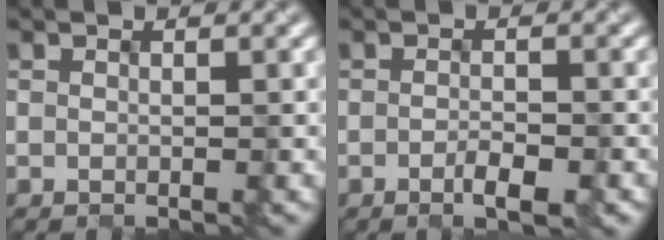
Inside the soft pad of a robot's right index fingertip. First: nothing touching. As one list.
[{"total": 2.3, "force": [-1.2, 0.6, 1.8], "torque": [-0.035, -0.005, -0.015]}]